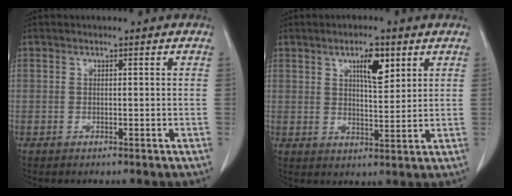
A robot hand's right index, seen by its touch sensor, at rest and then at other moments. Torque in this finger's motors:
{"motor_torque": [0.17, 0.21, 0.09, 0.03]}